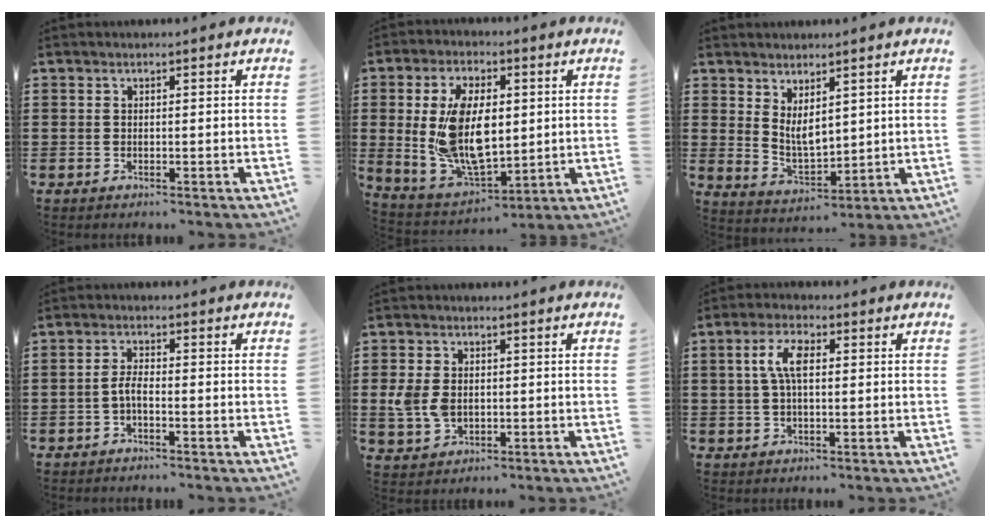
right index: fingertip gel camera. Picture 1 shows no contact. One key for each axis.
{"total": 13.4, "fx": 1.4, "fy": 7.6, "fz": 11.0, "tx": -0.236, "ty": -0.002, "tz": 0.028}
{"total": 4.4, "fx": 2.6, "fy": 2.3, "fz": 2.7, "tx": -0.062, "ty": -0.005, "tz": 0.049}
{"total": 2.5, "fx": -1.1, "fy": 0.6, "fz": 2.1, "tx": -0.054, "ty": -0.003, "tz": -0.026}
{"total": 5.2, "fx": -0.1, "fy": 3.7, "fz": 3.6, "tx": -0.101, "ty": -0.001, "tz": -0.010}
{"total": 5.5, "fx": 0.8, "fy": 2.3, "fz": 4.9, "tx": -0.114, "ty": 0.007, "tz": 0.007}